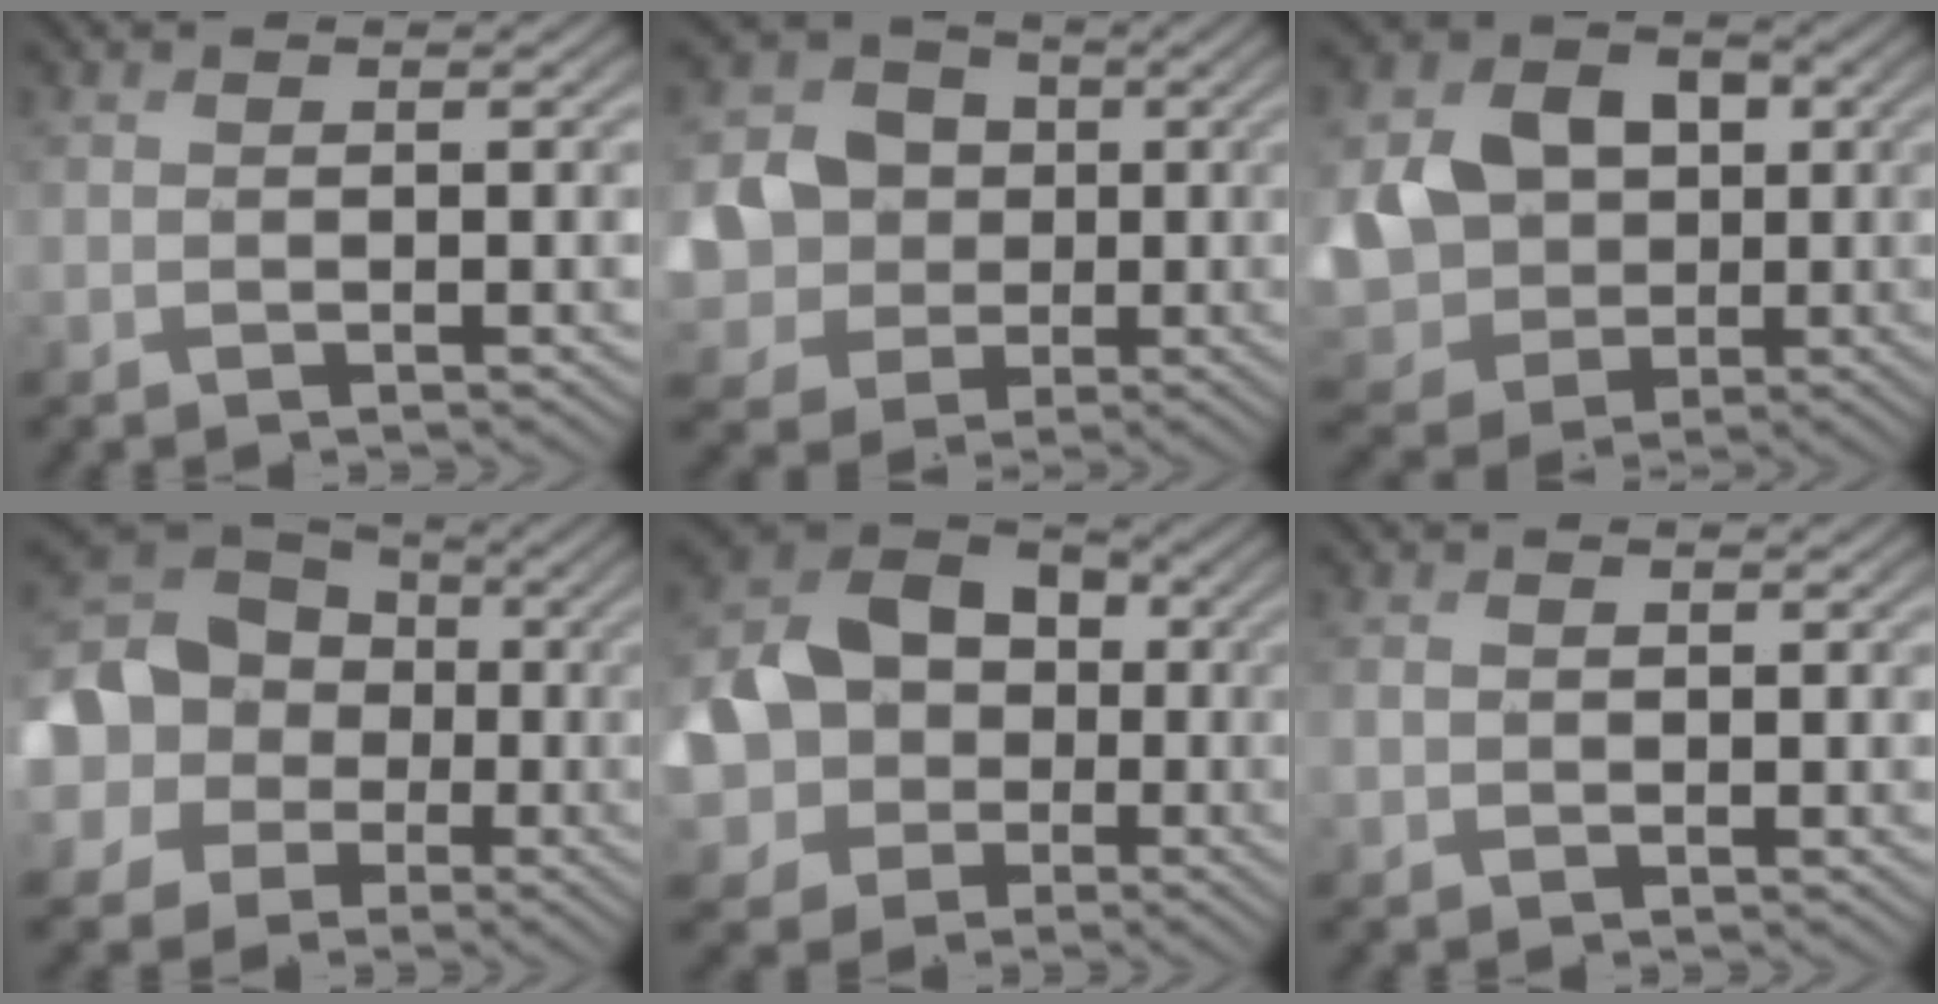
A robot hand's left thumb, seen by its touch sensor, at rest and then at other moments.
{"total": 9.8, "force": [-0.6, 9.0, 3.9], "torque": [-0.112, -0.019, -0.035]}
{"total": 11.1, "force": [0.4, 9.4, 5.8], "torque": [-0.142, -0.014, -0.002]}
{"total": 19.0, "force": [0.3, 16.7, 9.2], "torque": [-0.259, 0.009, -0.040]}
{"total": 15.6, "force": [-1.4, 13.0, 8.4], "torque": [-0.196, -0.019, -0.047]}
{"total": 0.9, "force": [0.0, 0.7, 0.5], "torque": [-0.012, 0.000, 0.000]}